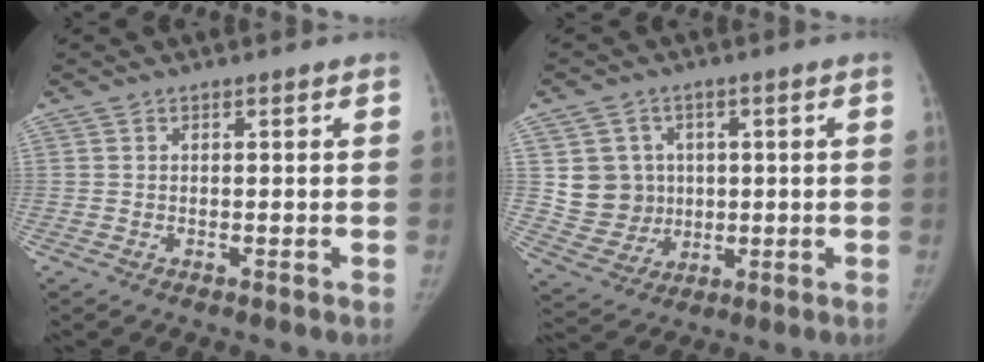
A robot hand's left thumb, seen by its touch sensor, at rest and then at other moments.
{"total": 8.9, "force": [1.3, 8.5, 2.3], "torque": [-0.001, -0.002, 0.037]}